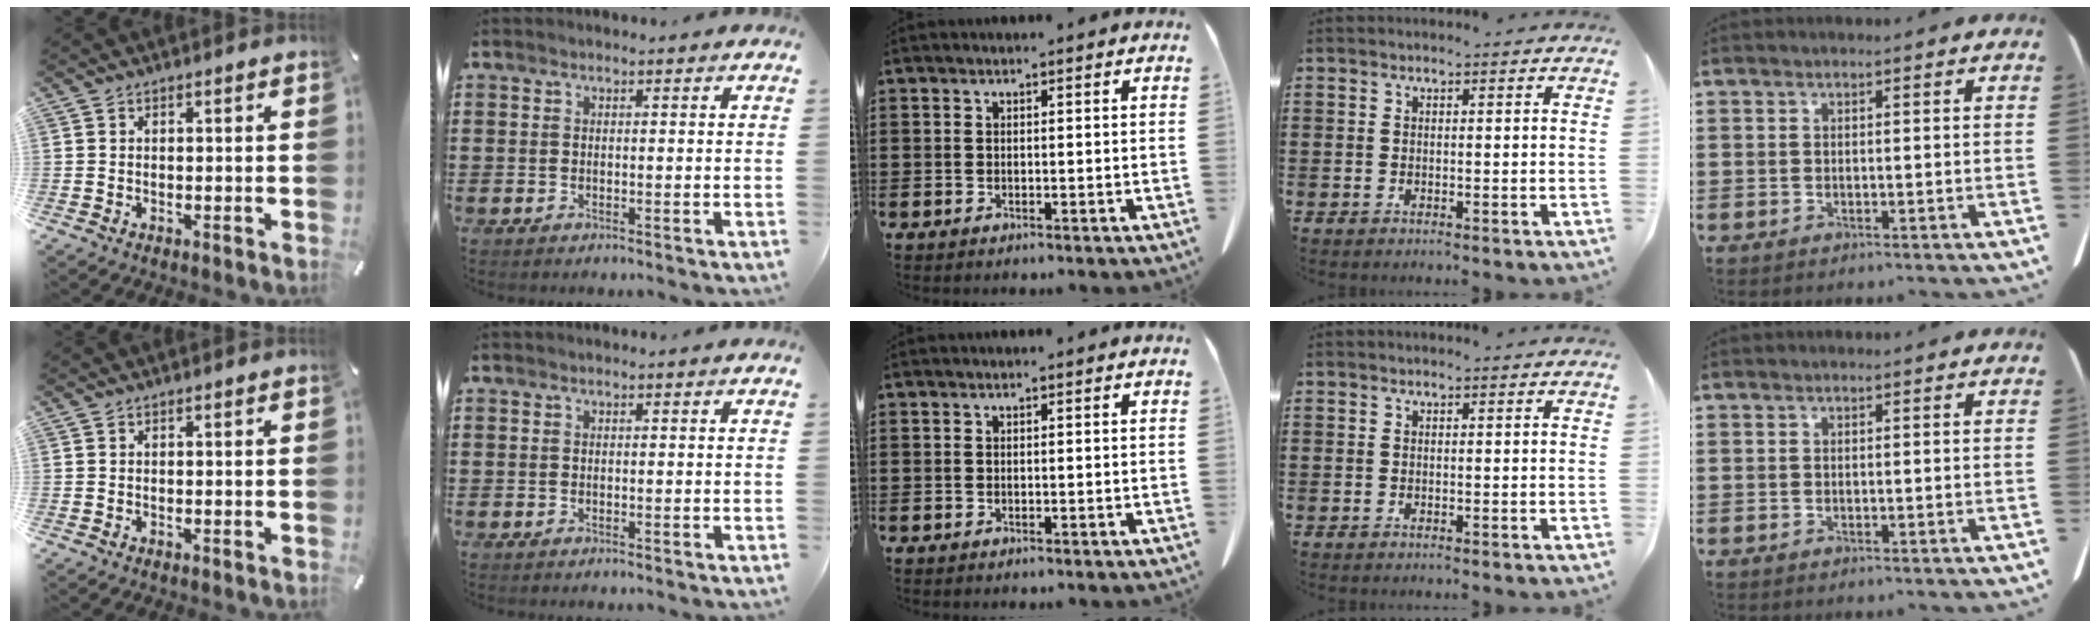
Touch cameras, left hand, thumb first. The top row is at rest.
{}